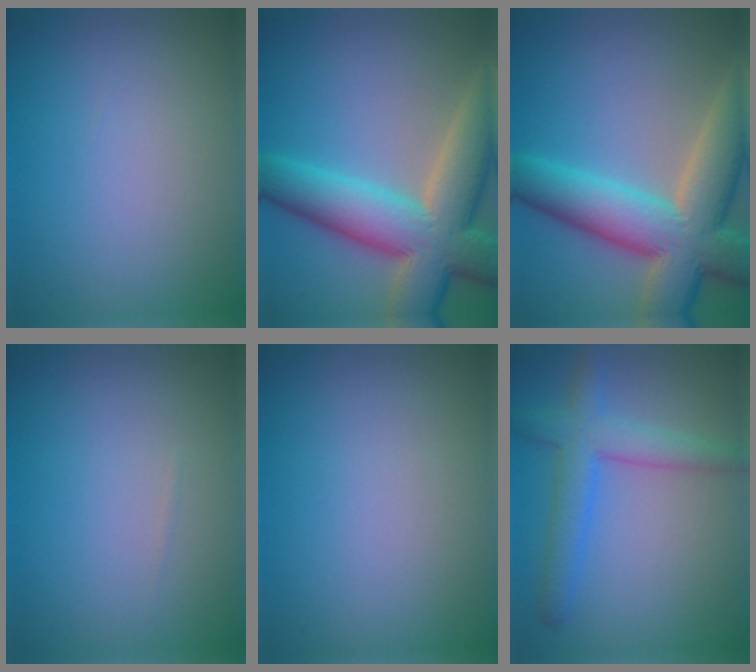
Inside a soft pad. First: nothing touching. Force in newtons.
{"total": 11.5, "press": 11.5, "slide": 0.7}
{"total": 11.5, "press": 11.5, "slide": 0.7}
{"total": 0.0}
{"total": 0.0}
{"total": 4.2, "press": 4.2, "slide": 0.2}